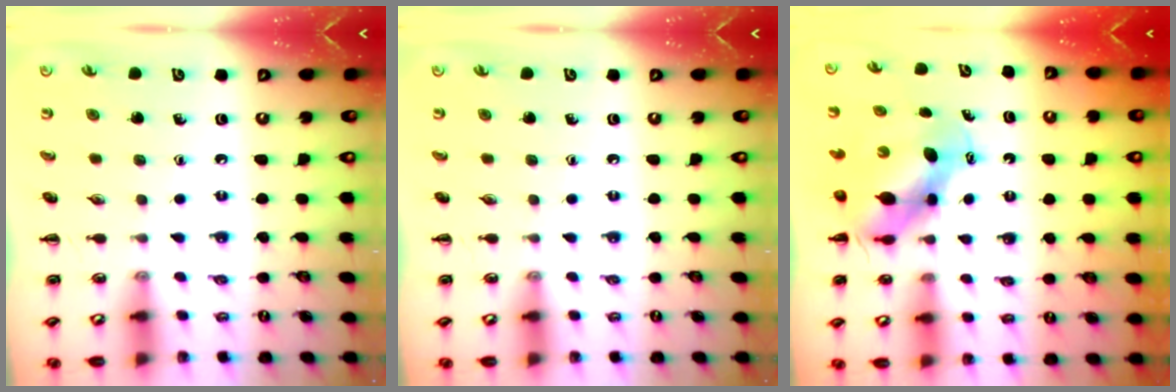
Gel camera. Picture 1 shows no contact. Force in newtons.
{"total": 0.0}
{"total": 6.1, "press": 5.9, "slide": 1.7}